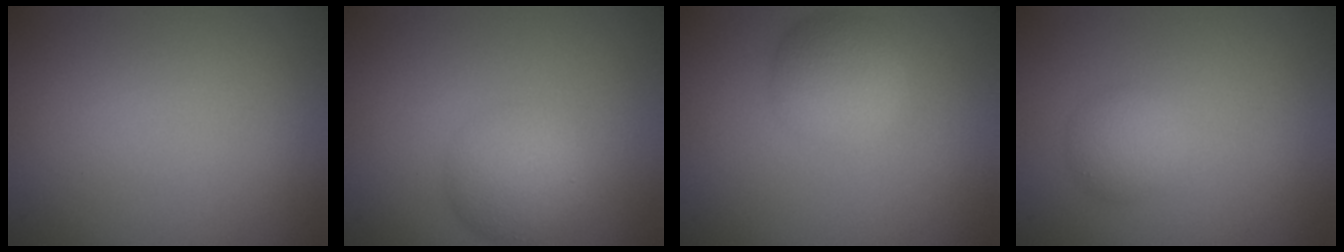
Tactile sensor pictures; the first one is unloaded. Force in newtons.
{"total": 3.6, "press": 3.6, "slide": 0.2}
{"total": 3.4, "press": 3.4, "slide": 0.2}
{"total": 1.9, "press": 1.9, "slide": 0.0}